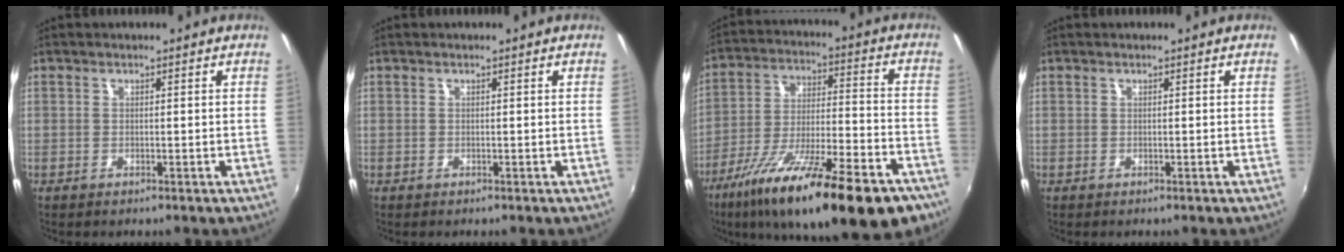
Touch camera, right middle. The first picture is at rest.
{"total": 0.0}
{"total": 27.3, "force": [-18.3, 6.4, 19.3], "torque": [-0.324, -0.066, -0.280]}
{"total": 0.0}